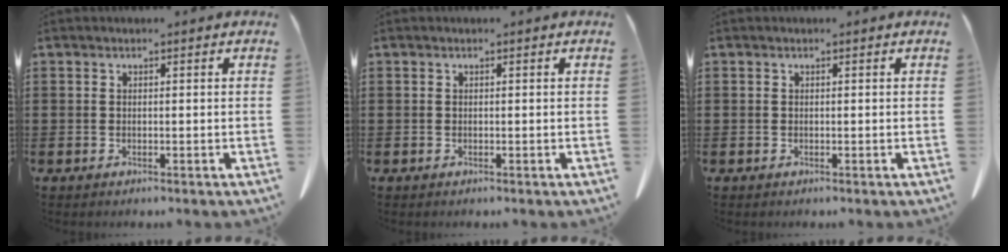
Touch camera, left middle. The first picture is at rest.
{"total": 0.0}
{"total": 0.0}